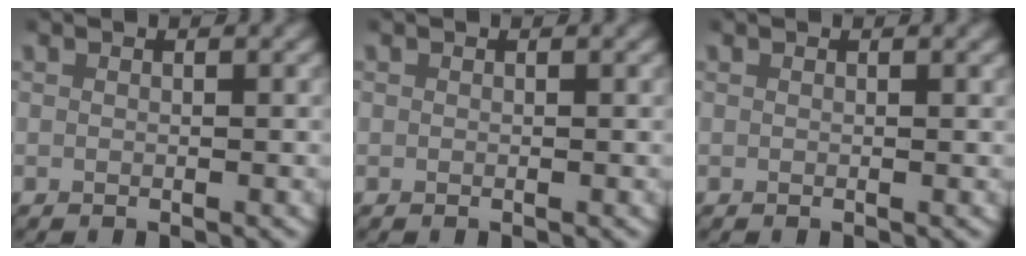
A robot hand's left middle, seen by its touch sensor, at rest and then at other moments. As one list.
[{"total": 0.0}, {"total": 0.0}]